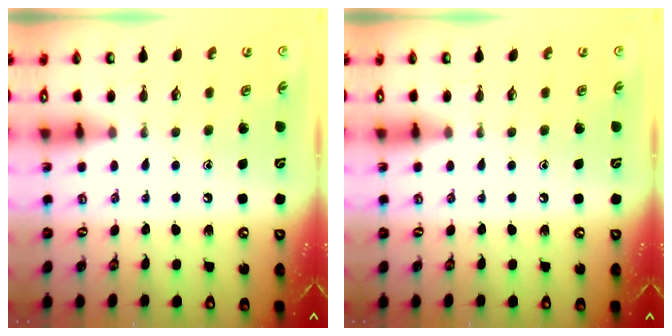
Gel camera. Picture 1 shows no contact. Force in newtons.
{"total": 0.0}